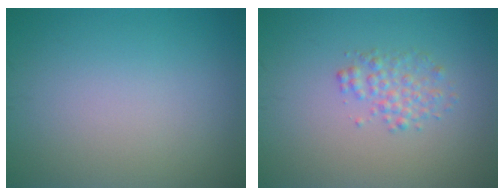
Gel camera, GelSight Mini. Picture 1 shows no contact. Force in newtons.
{"total": 2.0, "press": 2.0, "slide": 0.1}